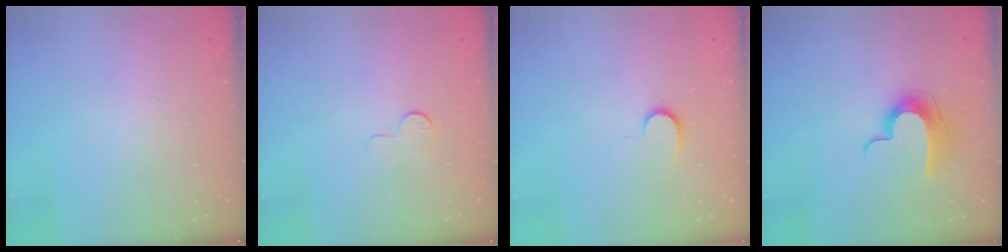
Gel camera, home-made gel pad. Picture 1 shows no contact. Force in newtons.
{"total": 5.3, "press": 5.3, "slide": 0.4}
{"total": 7.3, "press": 7.3, "slide": 0.7}
{"total": 10.8, "press": 10.7, "slide": 1.0}